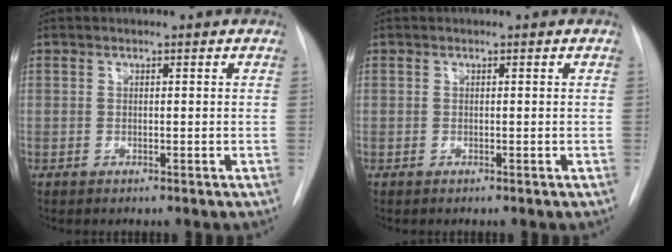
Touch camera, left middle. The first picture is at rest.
{"total": 0.0}